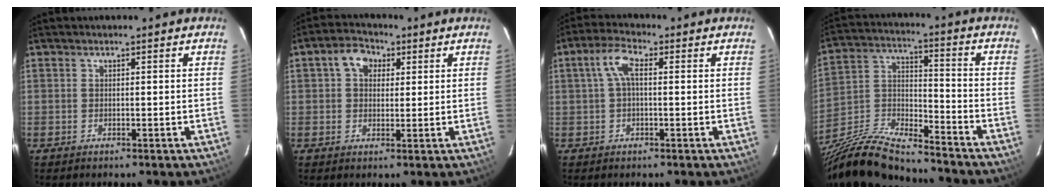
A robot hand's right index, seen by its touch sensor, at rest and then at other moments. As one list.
[{"total": 5.2, "force": [1.7, 4.0, 2.8], "torque": [-0.046, 0.022, 0.027]}, {"total": 4.6, "force": [0.5, 1.9, 4.2], "torque": [-0.086, 0.015, 0.011]}, {"total": 17.2, "force": [-14.0, 4.1, 9.0], "torque": [-0.199, -0.016, -0.260]}]